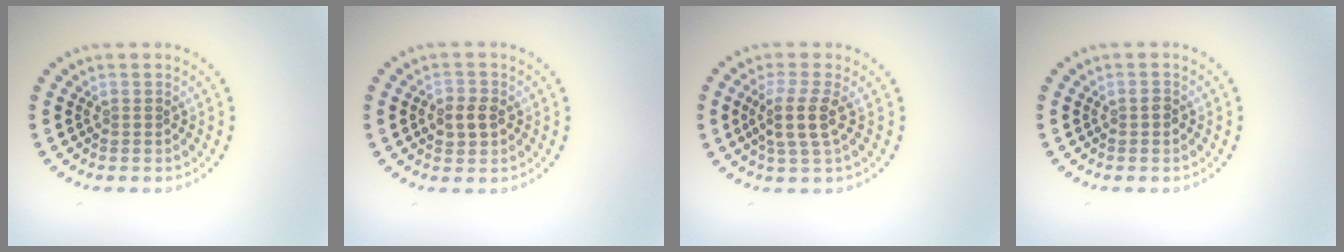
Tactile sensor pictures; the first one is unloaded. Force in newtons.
{"total": 2.0, "press": 2.0, "slide": 0.2}
{"total": 2.8, "press": 2.2, "slide": 1.7}
{"total": 0.7, "press": 0.7, "slide": 0.0}